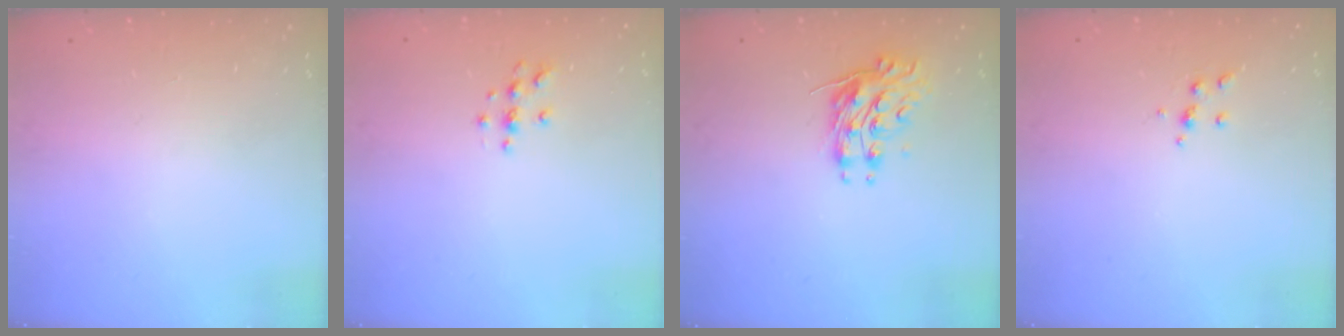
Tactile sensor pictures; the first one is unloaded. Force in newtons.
{"total": 4.0, "press": 3.9, "slide": 0.4}
{"total": 10.4, "press": 10.4, "slide": 0.5}
{"total": 4.0, "press": 3.9, "slide": 0.9}